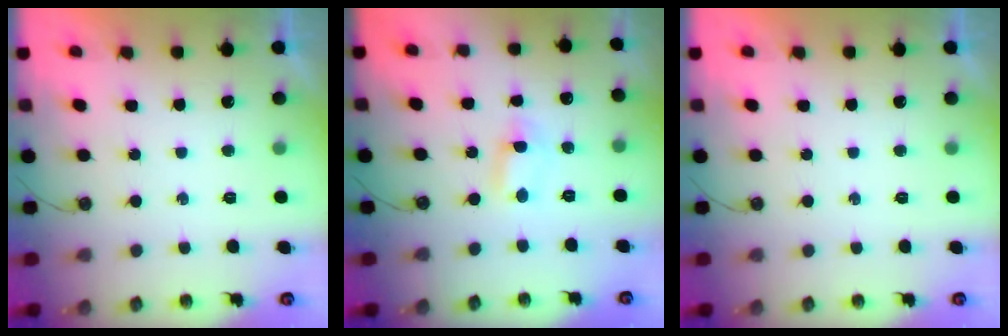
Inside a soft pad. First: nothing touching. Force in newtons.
{"total": 1.6, "press": 1.1, "slide": 1.1}
{"total": 0.0}